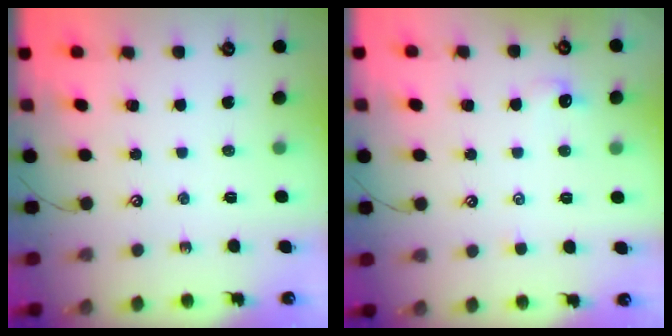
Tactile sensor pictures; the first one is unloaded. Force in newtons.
{"total": 1.9, "press": 1.8, "slide": 0.4}